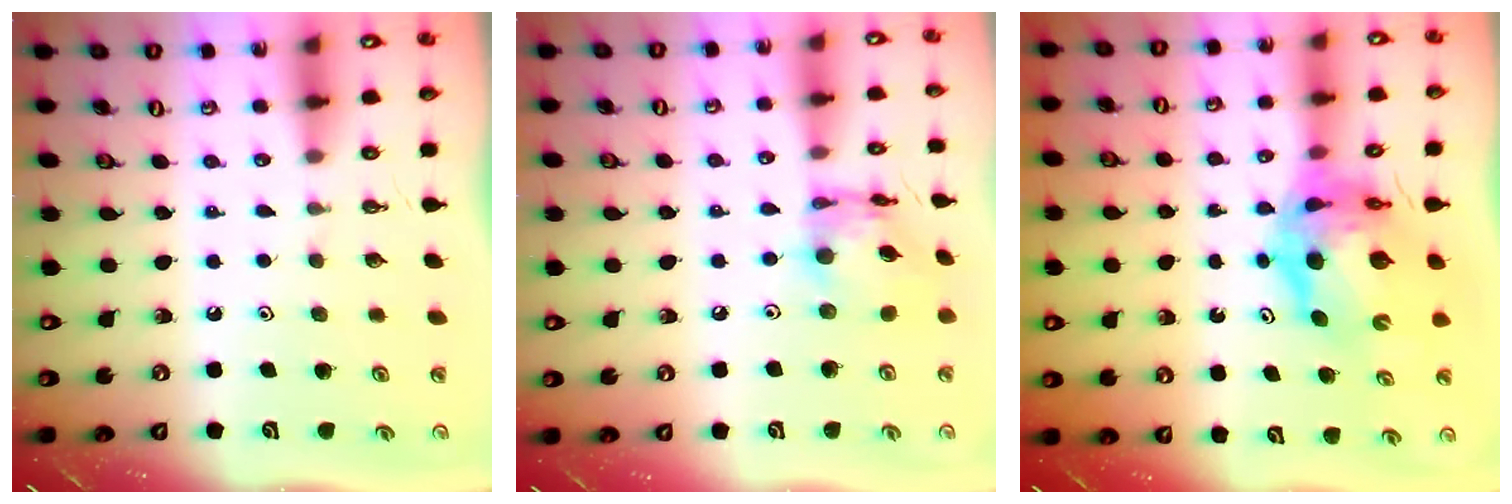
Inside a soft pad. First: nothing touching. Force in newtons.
{"total": 12.5, "press": 12.5, "slide": 1.1}
{"total": 11.9, "press": 11.8, "slide": 1.5}